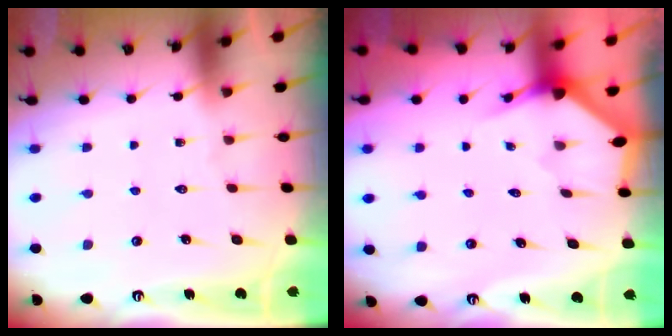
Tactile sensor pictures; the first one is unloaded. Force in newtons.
{"total": 2.3, "press": 2.3, "slide": 0.1}